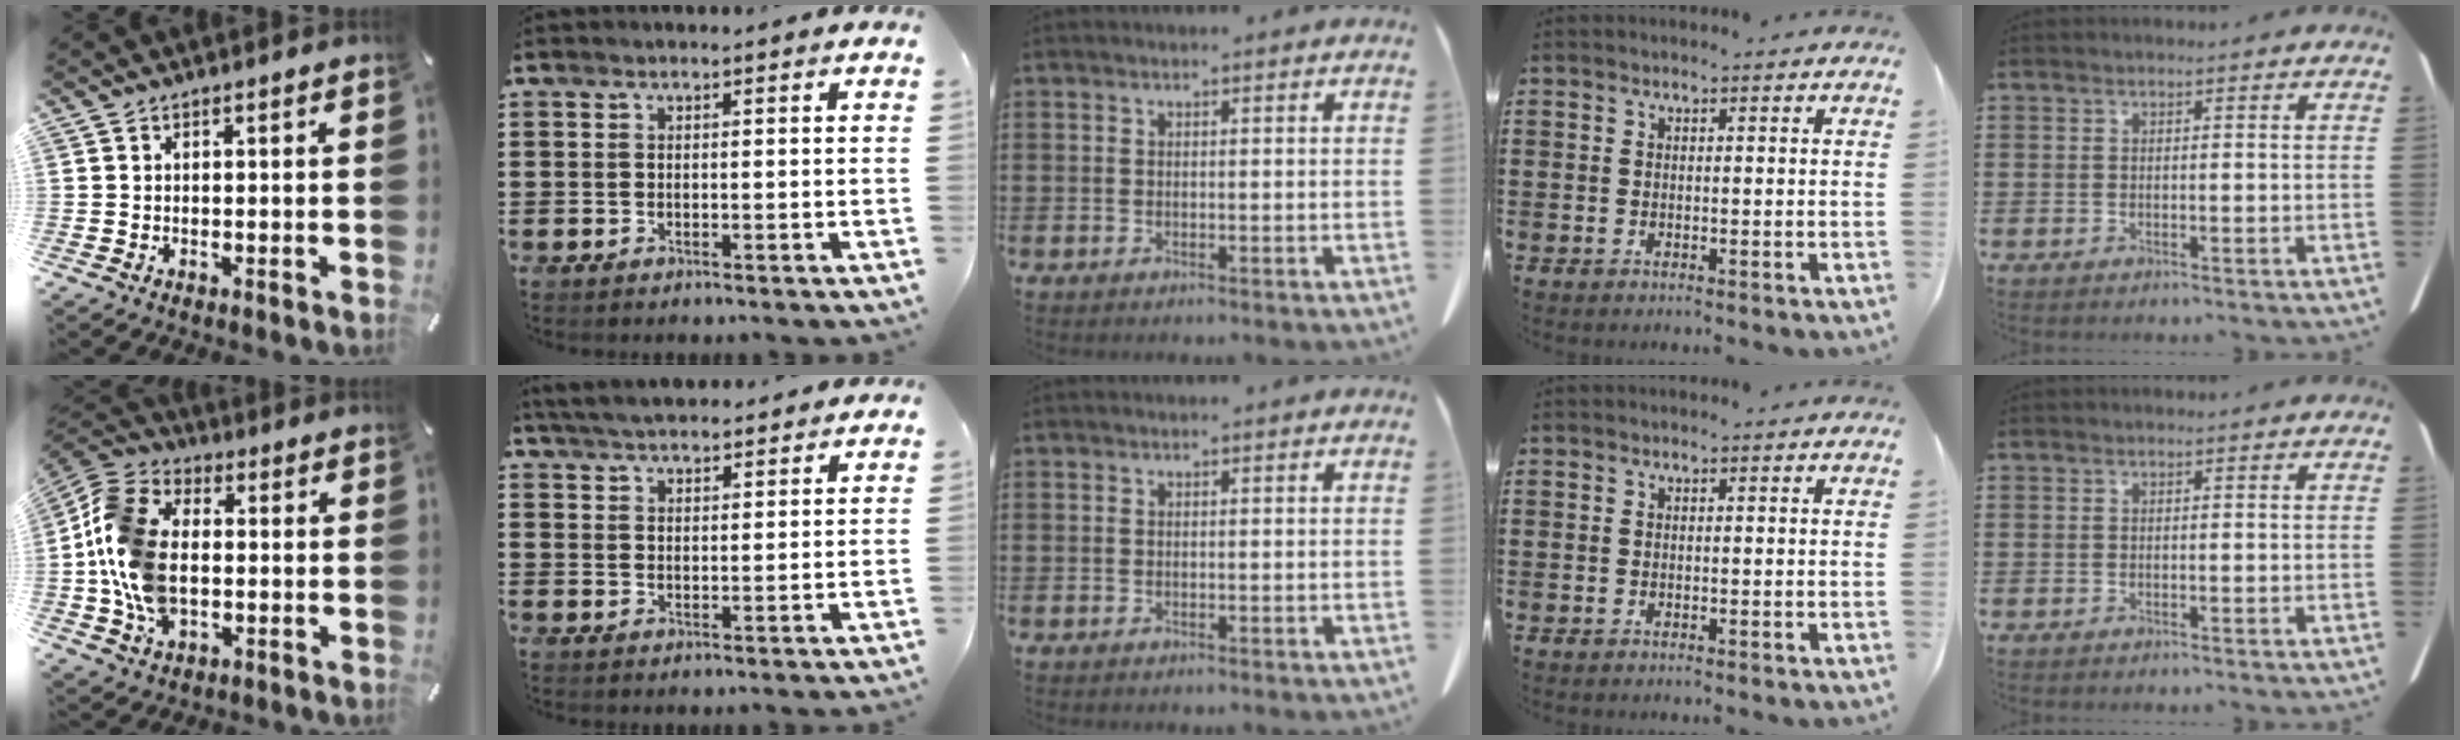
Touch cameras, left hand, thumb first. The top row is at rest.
{"thumb": {"total": 15.7, "force": [-2.0, 10.8, 11.2], "torque": [-0.265, 0.008, -0.039]}, "index": {"total": 4.3, "force": [4.3, 0.3, 0.8], "torque": [-0.029, -0.011, 0.079]}}